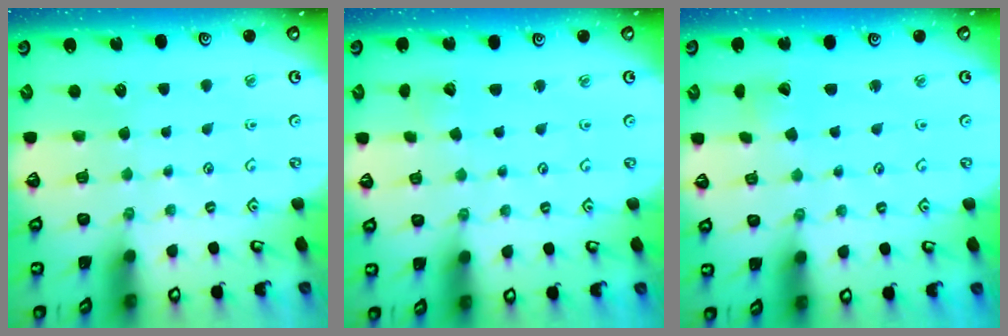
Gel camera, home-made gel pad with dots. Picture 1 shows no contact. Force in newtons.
{"total": 1.9, "press": 1.9, "slide": 0.2}
{"total": 2.7, "press": 2.7, "slide": 0.3}